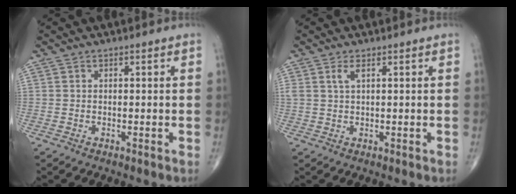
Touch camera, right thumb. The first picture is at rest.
{"total": 1.8, "force": [0.8, 0.5, 1.5], "torque": [-0.038, 0.003, 0.021]}